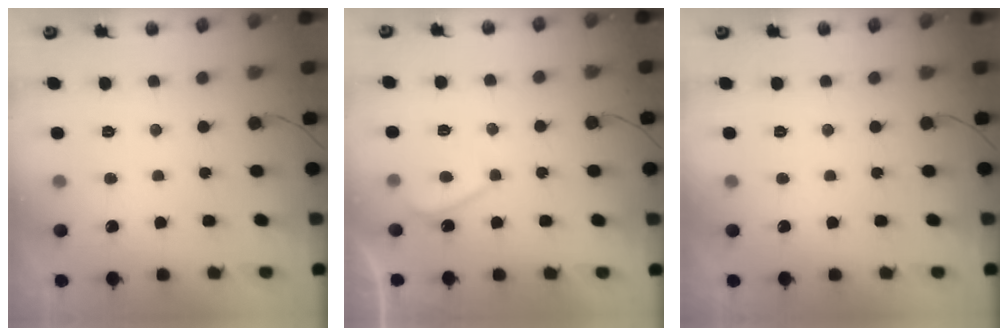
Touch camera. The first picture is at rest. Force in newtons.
{"total": 2.9, "press": 2.9, "slide": 0.4}
{"total": 0.0}